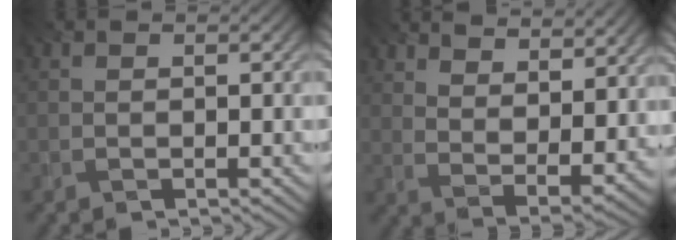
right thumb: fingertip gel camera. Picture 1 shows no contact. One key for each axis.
{"total": 10.6, "fx": 7.6, "fy": 3.9, "fz": 6.3, "tx": -0.118, "ty": -0.012, "tz": 0.115}